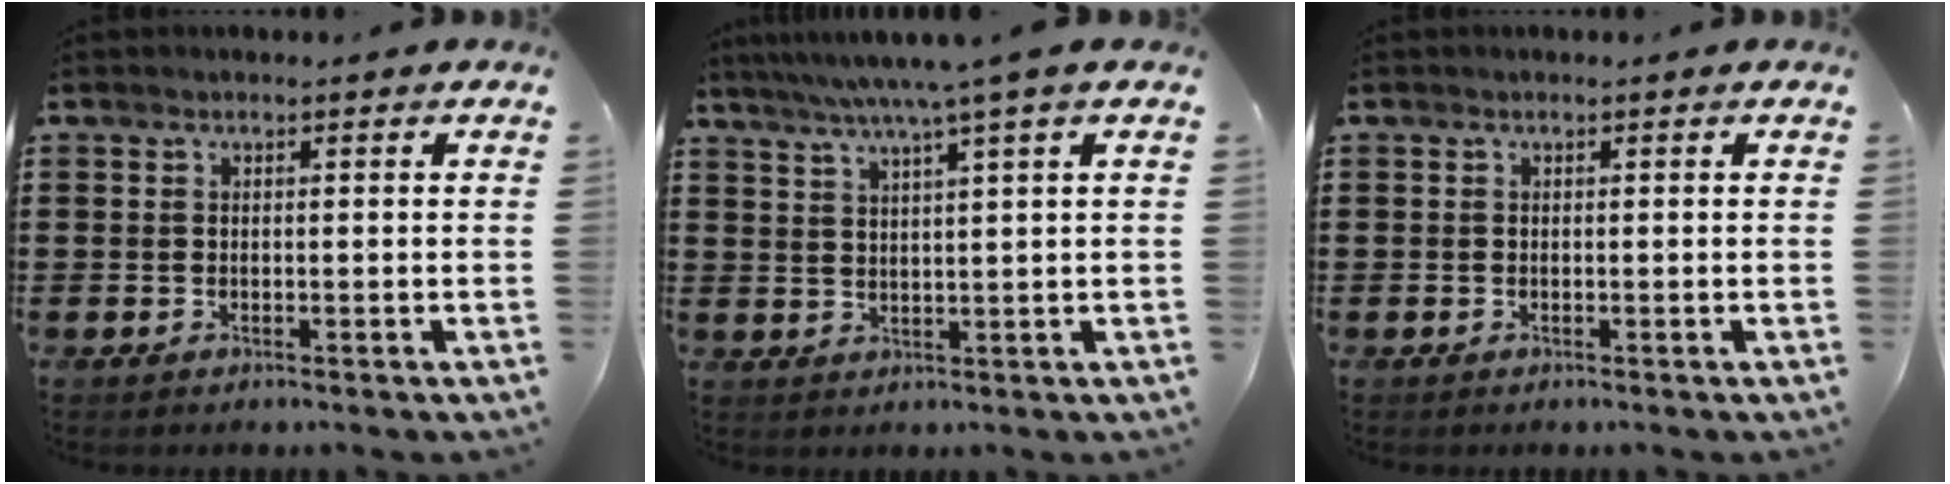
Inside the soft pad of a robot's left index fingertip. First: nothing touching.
{"total": 5.0, "force": [3.4, -1.0, 3.6], "torque": [-0.077, -0.011, 0.055]}
{"total": 0.0}